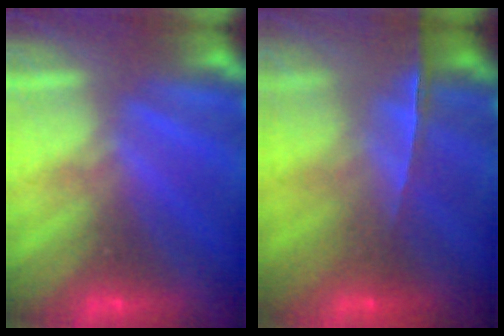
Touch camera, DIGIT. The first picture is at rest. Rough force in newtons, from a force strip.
{"total": 1.7}